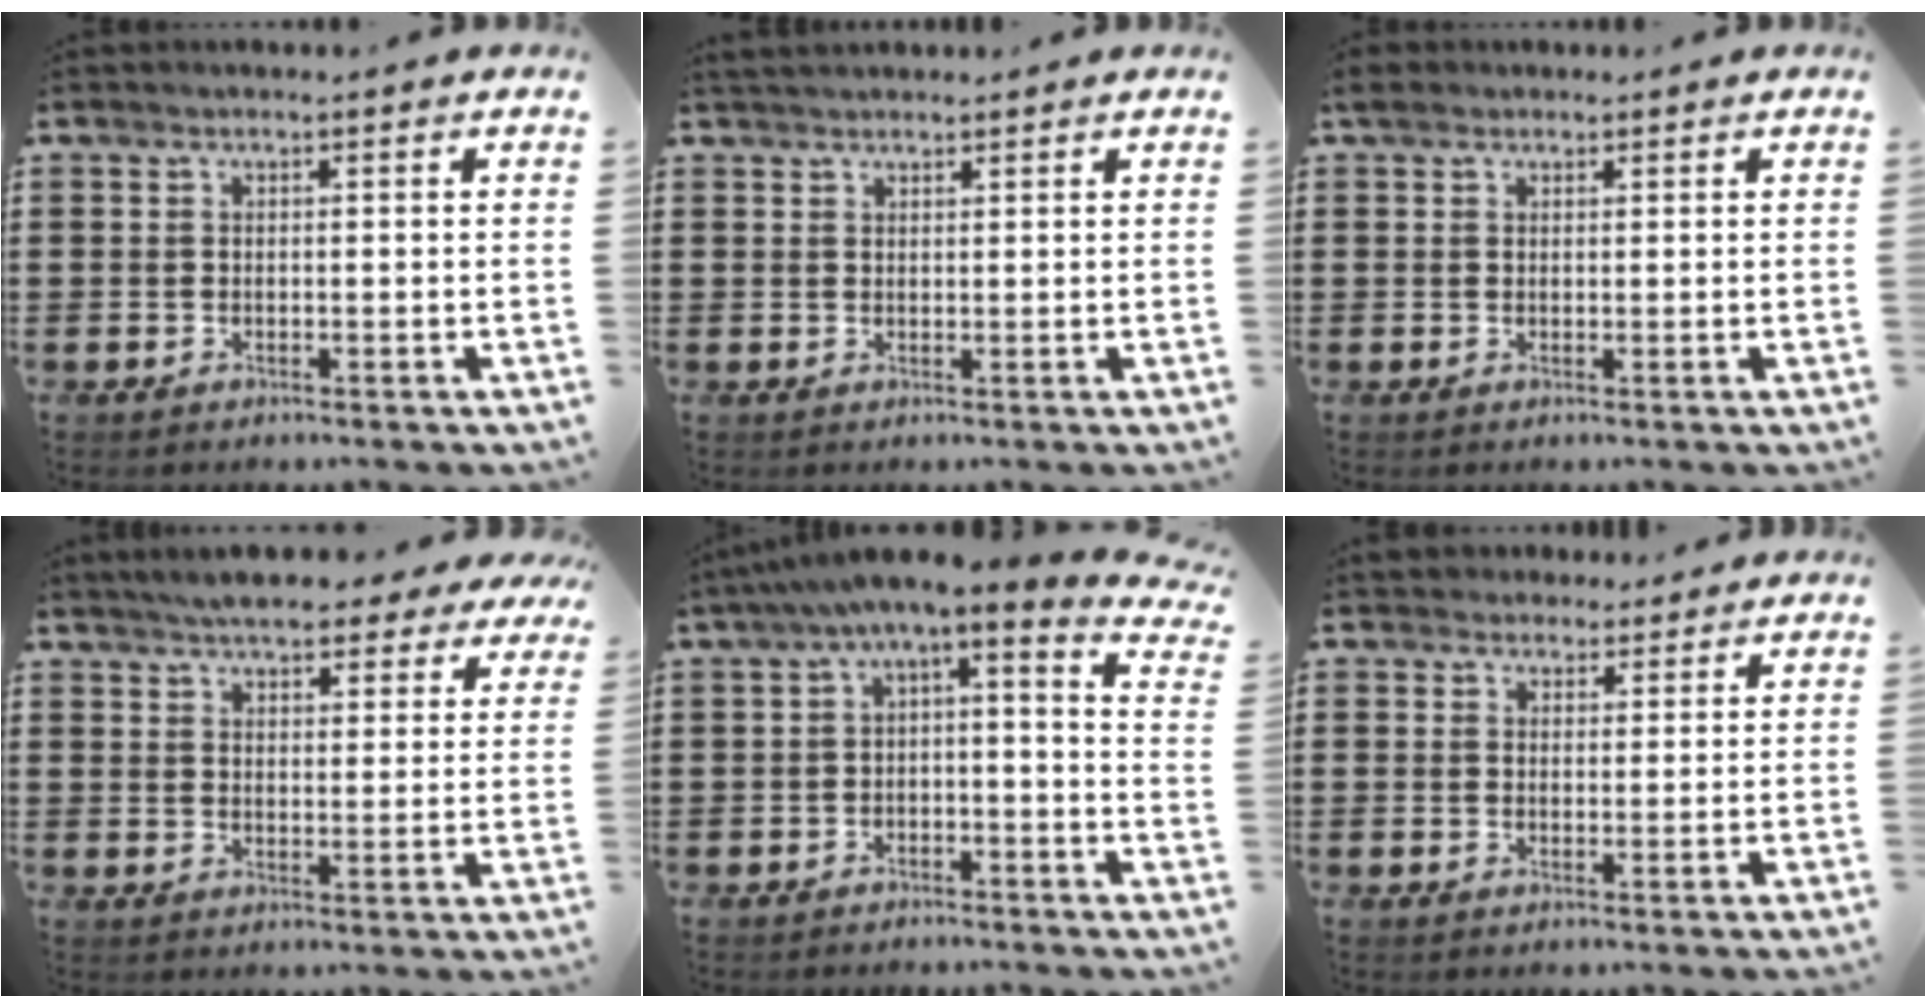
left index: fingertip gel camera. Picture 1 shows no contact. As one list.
[{"total": 1.6, "force": [1.5, 0.6, 0.2], "torque": [-0.007, 0.002, 0.030]}, {"total": 1.7, "force": [1.2, 1.0, 0.7], "torque": [-0.018, 0.007, 0.022]}, {"total": 5.7, "force": [5.3, 0.9, 1.9], "torque": [-0.056, -0.010, 0.097]}, {"total": 2.3, "force": [-0.9, 0.0, 2.1], "torque": [-0.045, -0.020, -0.029]}, {"total": 2.8, "force": [2.4, 1.5, -0.1], "torque": [-0.007, 0.007, 0.046]}]